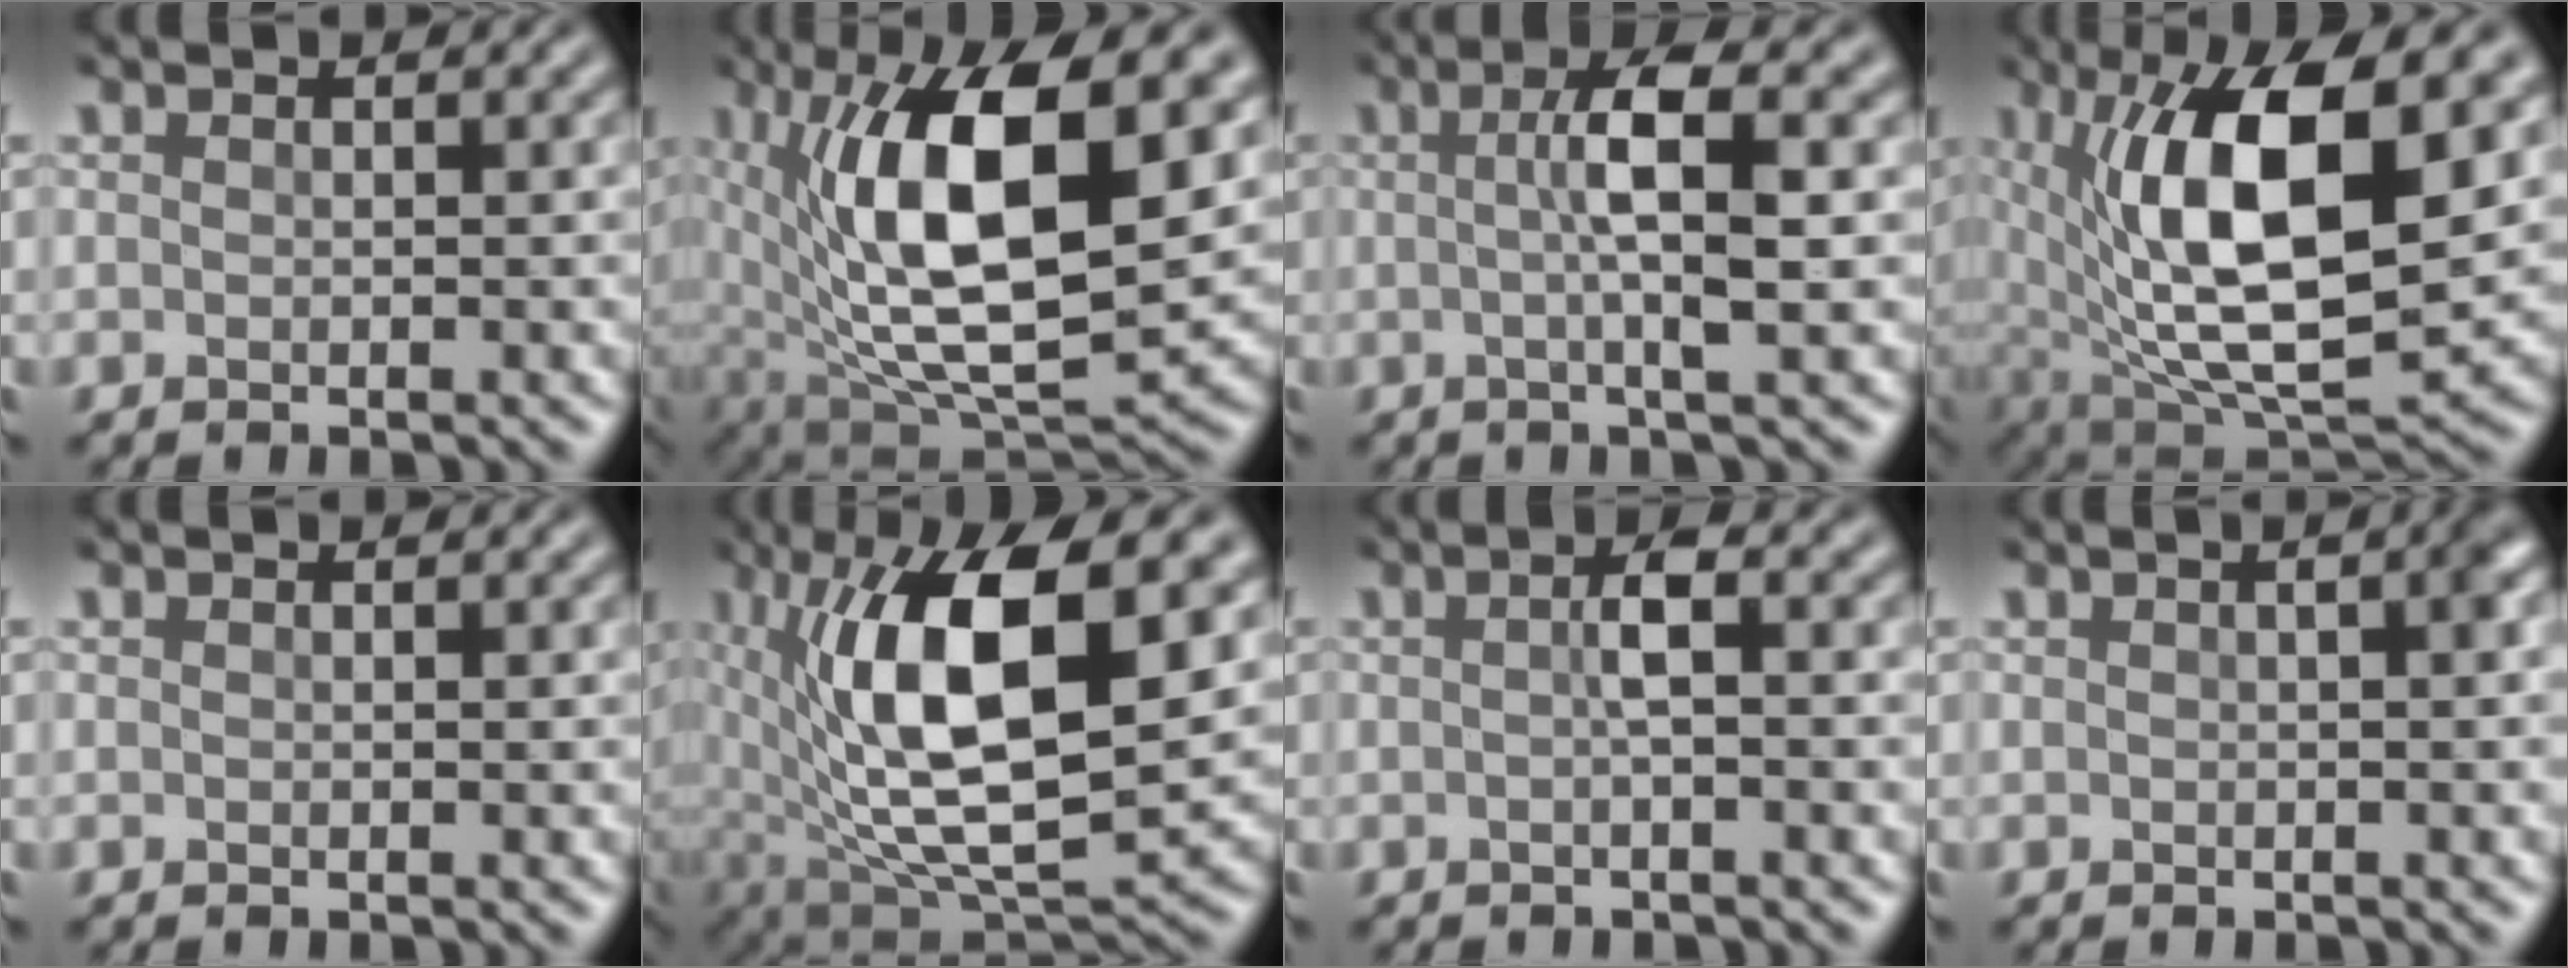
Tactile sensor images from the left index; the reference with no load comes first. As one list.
[{"total": 15.8, "force": [3.5, 6.9, 13.7], "torque": [-0.234, -0.001, 0.058]}, {"total": 5.0, "force": [0.4, 0.9, 4.9], "torque": [-0.079, 0.008, 0.004]}, {"total": 15.0, "force": [3.2, 6.4, 13.2], "torque": [-0.226, -0.004, 0.058]}, {"total": 0.0}, {"total": 15.3, "force": [3.1, 6.7, 13.4], "torque": [-0.232, -0.001, 0.052]}, {"total": 2.0, "force": [-0.1, 0.2, 2.0], "torque": [-0.038, 0.007, -0.002]}, {"total": 1.6, "force": [0.2, 0.3, 1.6], "torque": [-0.019, 0.011, 0.004]}]